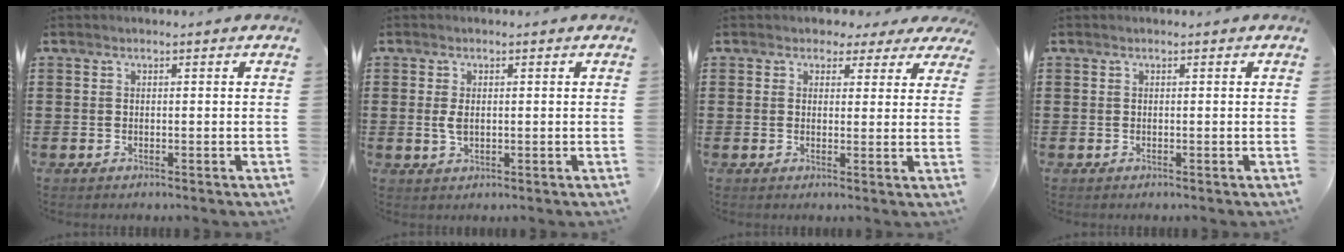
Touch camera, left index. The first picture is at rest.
{"total": 2.1, "force": [0.2, 1.1, 1.8], "torque": [-0.045, 0.001, -0.001]}
{"total": 2.5, "force": [1.8, 1.7, 0.5], "torque": [-0.012, 0.004, 0.030]}
{"total": 0.0}